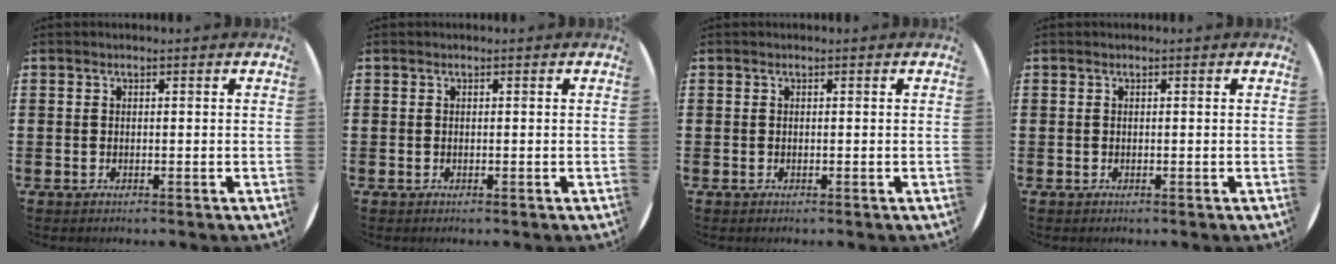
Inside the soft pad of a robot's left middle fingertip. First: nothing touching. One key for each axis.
{"total": 0.0}
{"total": 0.0}
{"total": 0.0}